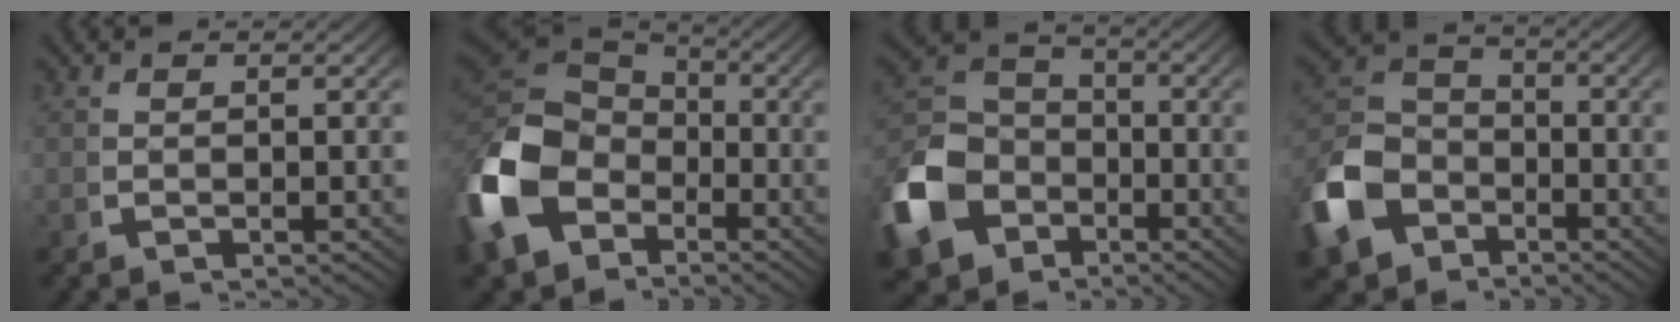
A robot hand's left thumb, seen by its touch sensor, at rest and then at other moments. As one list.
[{"total": 11.5, "force": [-1.6, 8.6, 7.4], "torque": [-0.172, -0.024, -0.011]}, {"total": 11.4, "force": [-3.3, 9.1, 6.0], "torque": [-0.131, -0.032, -0.050]}, {"total": 10.2, "force": [-3.5, 8.0, 5.2], "torque": [-0.115, -0.031, -0.054]}]